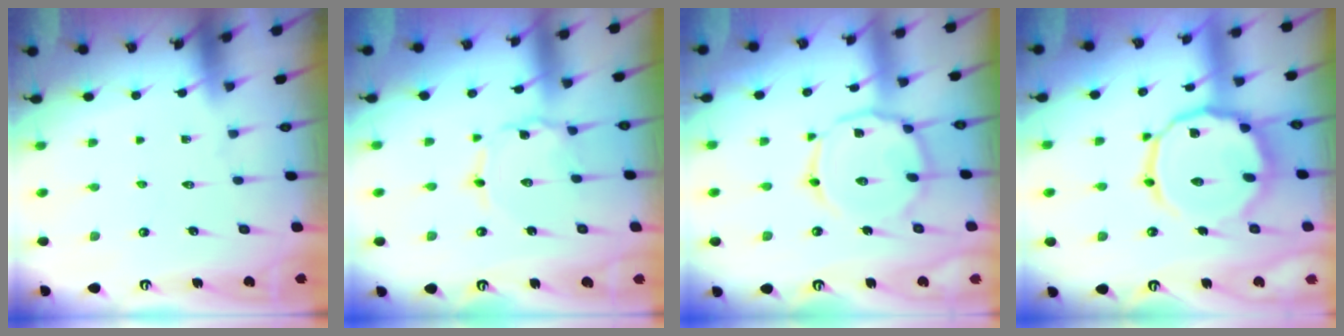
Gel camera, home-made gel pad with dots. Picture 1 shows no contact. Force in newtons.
{"total": 0.8, "press": 0.8, "slide": 0.2}
{"total": 12.9, "press": 12.8, "slide": 0.7}
{"total": 15.9, "press": 15.9, "slide": 1.3}